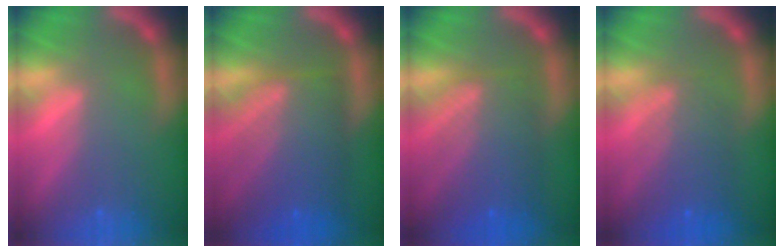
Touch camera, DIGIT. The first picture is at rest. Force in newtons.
{"total": 8.6}
{"total": 7.1}
{"total": 5.1}